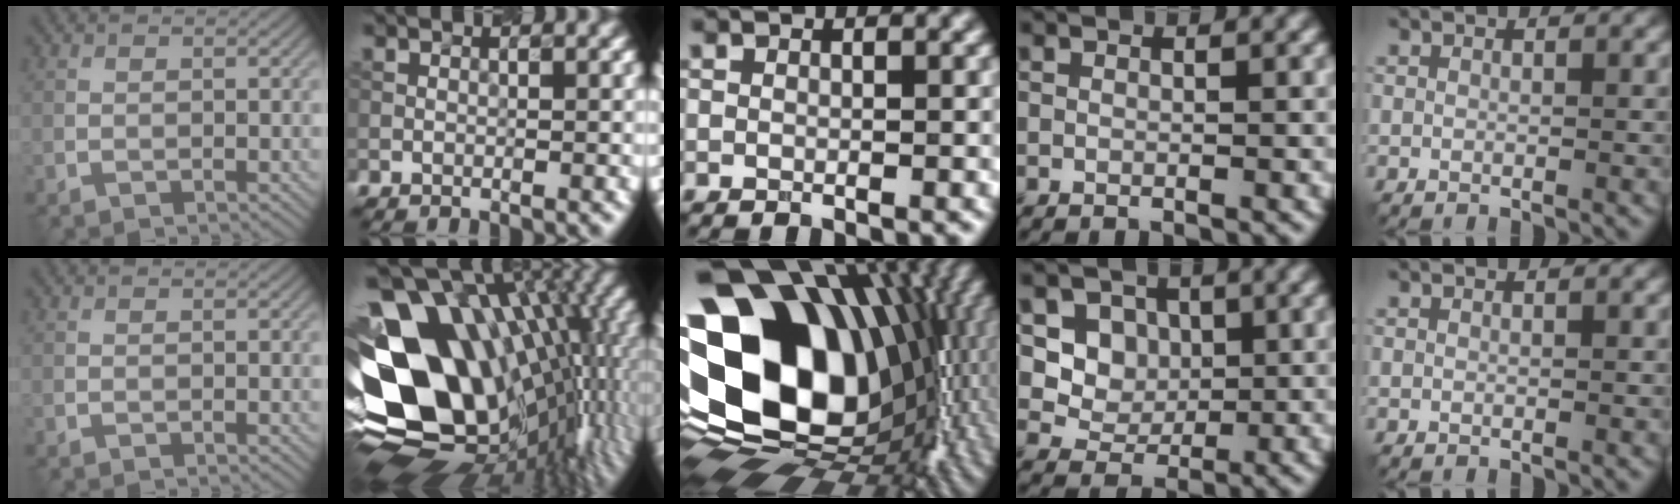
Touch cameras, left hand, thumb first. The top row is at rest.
{"index": {"total": 18.5, "force": [0.7, 12.7, 13.5], "torque": [-0.234, -0.019, 0.039]}, "middle": {"total": 20.6, "force": [1.9, 15.1, 13.8], "torque": [-0.278, -0.038, 0.068]}, "ring": {"total": 4.3, "force": [1.0, 3.7, 1.8], "torque": [-0.033, -0.017, 0.023]}}